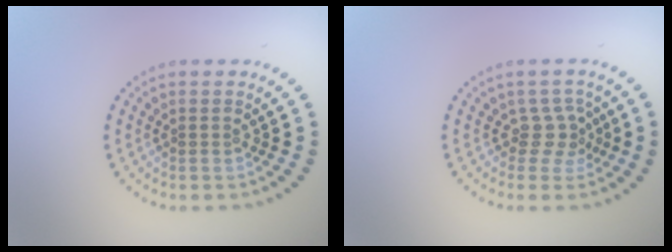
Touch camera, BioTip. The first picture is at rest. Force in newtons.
{"total": 2.1, "press": 1.5, "slide": 1.5}